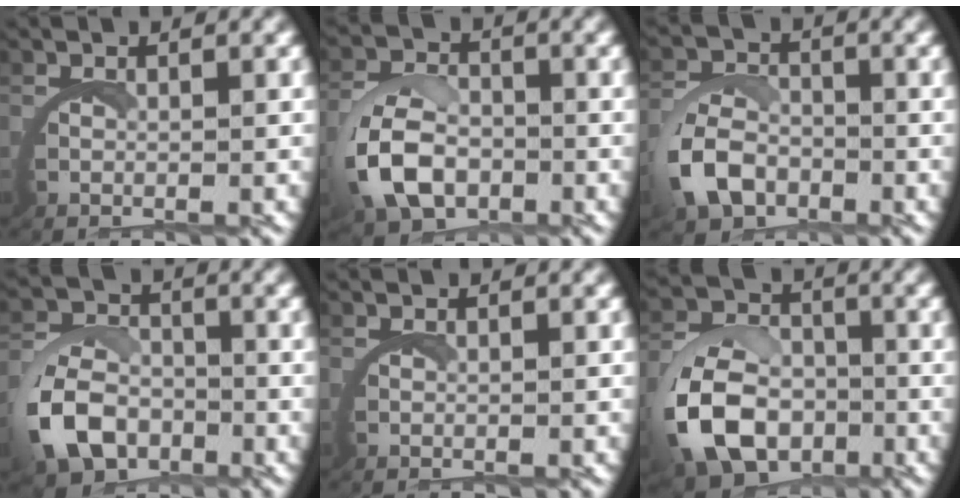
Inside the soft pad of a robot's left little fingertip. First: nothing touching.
{"total": 4.8, "force": [-0.7, 3.4, 3.2], "torque": [-0.074, -0.006, -0.014]}
{"total": 4.0, "force": [-1.0, 3.1, 2.3], "torque": [-0.052, -0.006, -0.021]}
{"total": 5.4, "force": [-1.5, 4.3, 2.9], "torque": [-0.057, -0.012, -0.029]}
{"total": 0.0}
{"total": 7.6, "force": [-1.9, 5.8, 4.5], "torque": [-0.092, -0.019, -0.034]}